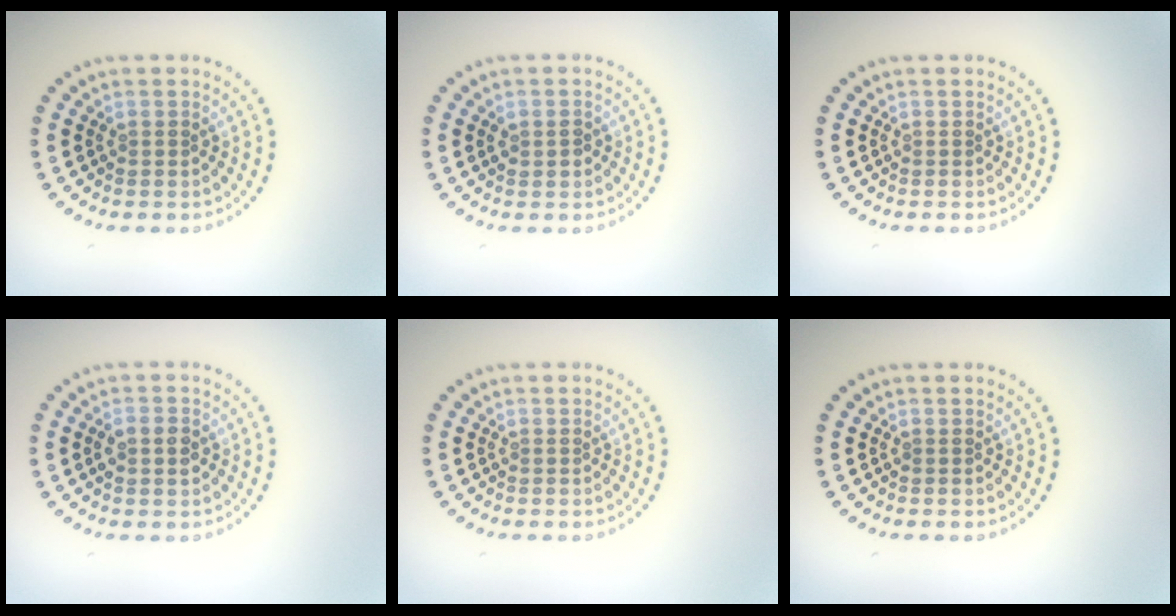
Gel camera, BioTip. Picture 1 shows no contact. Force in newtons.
{"total": 1.3, "press": 1.2, "slide": 0.2}
{"total": 0.0}
{"total": 2.6, "press": 2.6, "slide": 0.2}
{"total": 0.0}
{"total": 0.0}